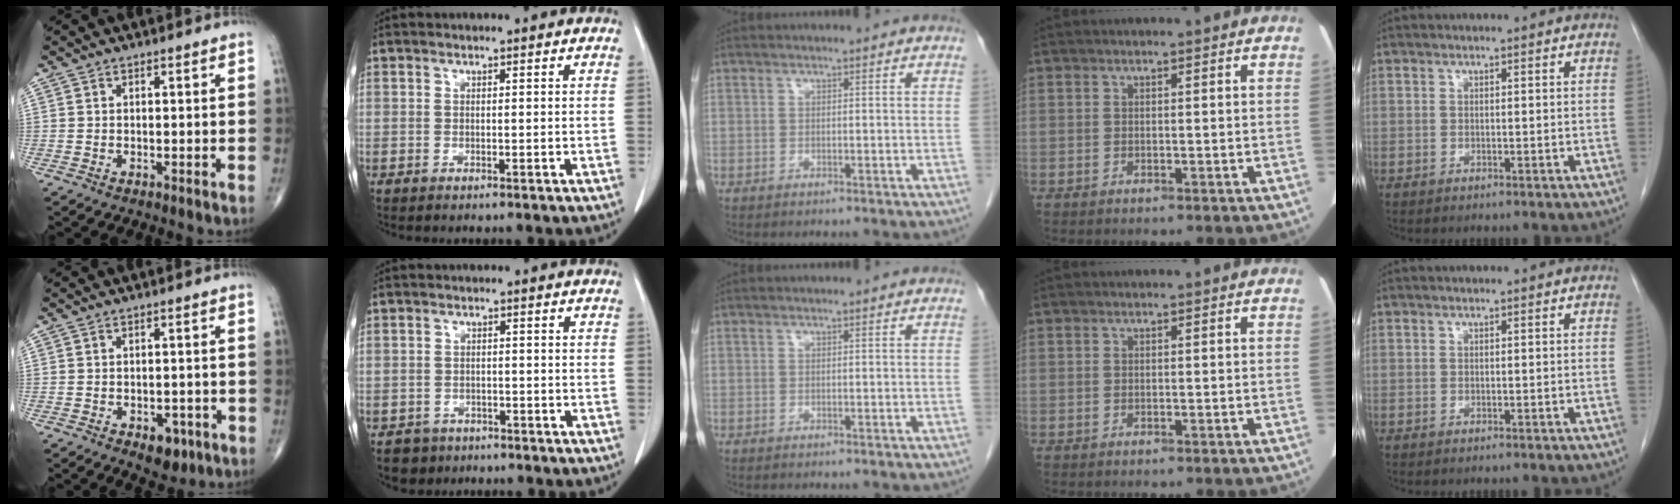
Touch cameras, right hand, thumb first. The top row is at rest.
{"thumb": {"total": 4.8, "force": [-2.3, 2.8, 3.1], "torque": [-0.022, 0.010, -0.024]}, "index": {"total": 3.4, "force": [-2.1, 2.6, -0.2], "torque": [0.002, 0.010, -0.034]}}